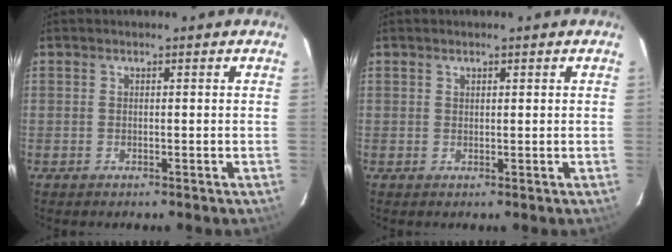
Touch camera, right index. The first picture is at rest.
{"total": 0.7, "force": [0.6, 0.3, 0.3], "torque": [-0.005, 0.002, 0.010]}